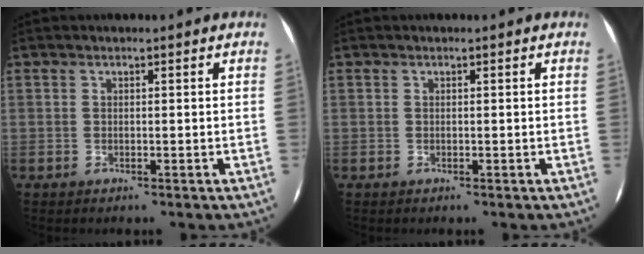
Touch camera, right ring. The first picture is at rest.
{"total": 0.0}